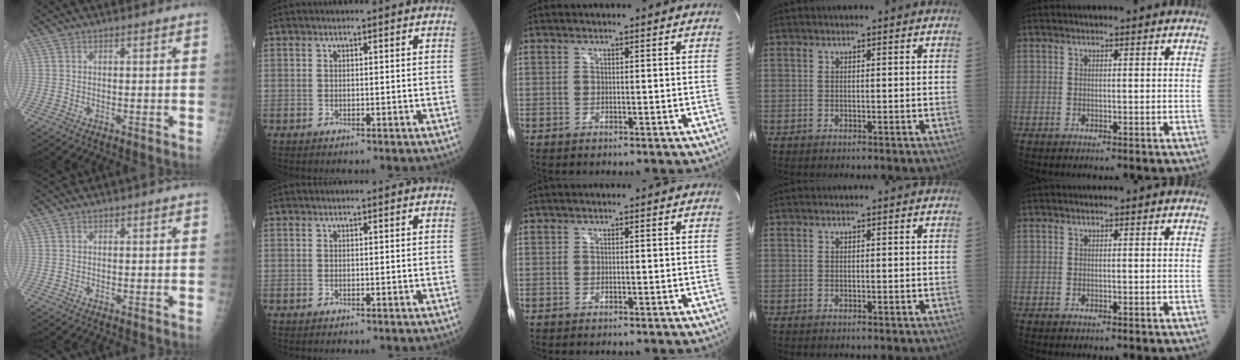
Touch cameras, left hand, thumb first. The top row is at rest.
{}